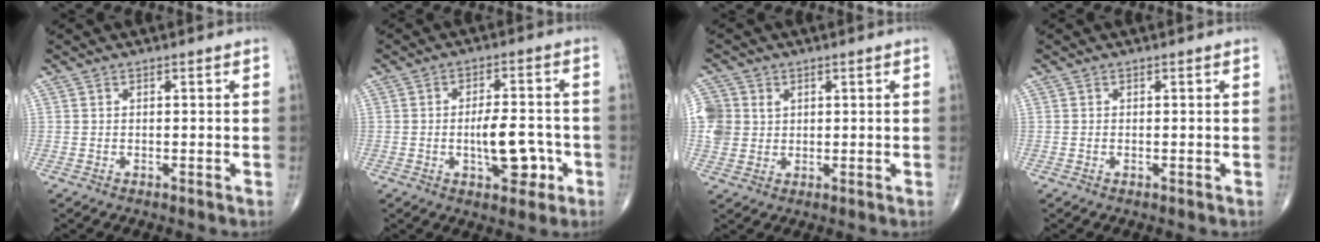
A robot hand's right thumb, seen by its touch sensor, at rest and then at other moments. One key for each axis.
{"total": 8.7, "fx": -2.3, "fy": 4.1, "fz": 7.3, "tx": -0.091, "ty": 0.021, "tz": -0.029}
{"total": 7.3, "fx": 1.7, "fy": 6.6, "fz": 2.6, "tx": -0.050, "ty": 0.004, "tz": 0.035}
{"total": 0.0}